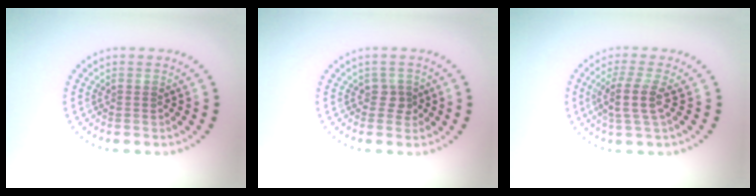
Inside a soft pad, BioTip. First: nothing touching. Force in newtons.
{"total": 1.3, "press": 1.1, "slide": 0.8}
{"total": 2.9, "press": 2.3, "slide": 1.7}